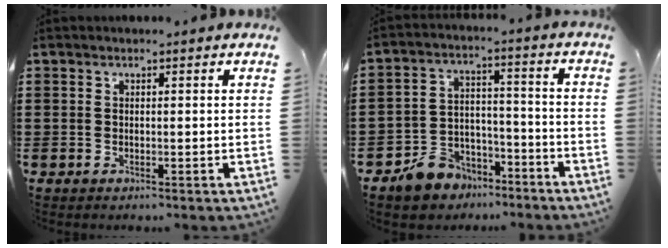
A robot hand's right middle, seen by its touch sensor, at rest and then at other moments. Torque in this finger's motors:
{"motor_torque": [2.14, 0.00, 0.21, 0.08]}